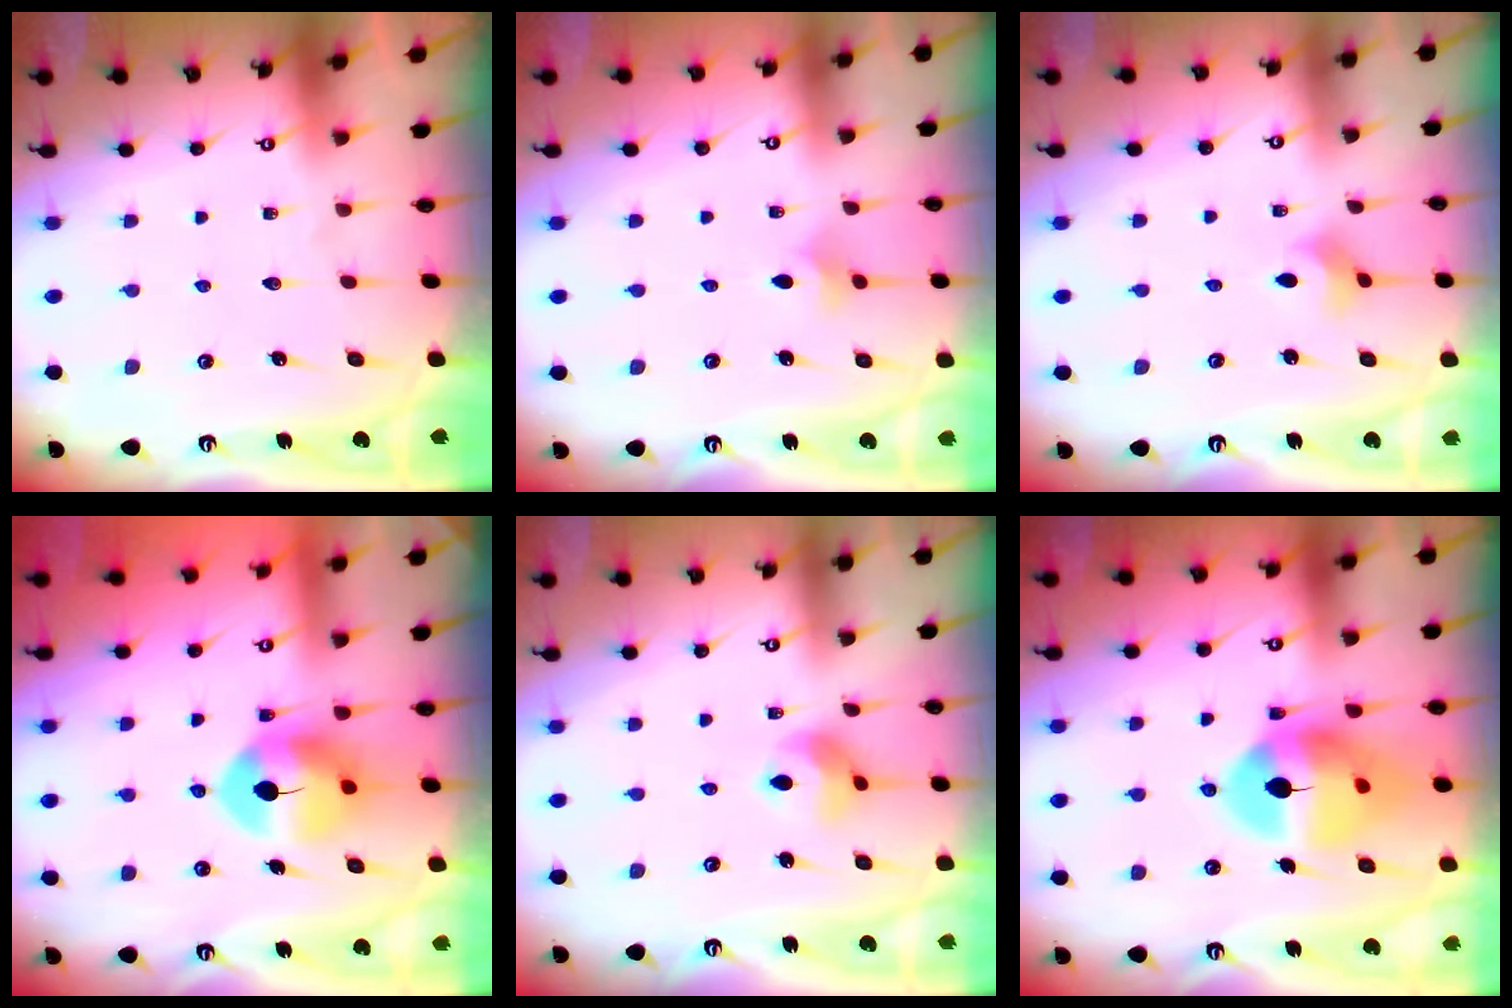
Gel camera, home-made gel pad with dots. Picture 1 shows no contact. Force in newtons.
{"total": 3.4, "press": 3.3, "slide": 0.8}
{"total": 2.7, "press": 2.7, "slide": 0.5}
{"total": 8.7, "press": 8.6, "slide": 1.2}
{"total": 7.5, "press": 7.5, "slide": 0.8}
{"total": 15.5, "press": 15.3, "slide": 2.2}